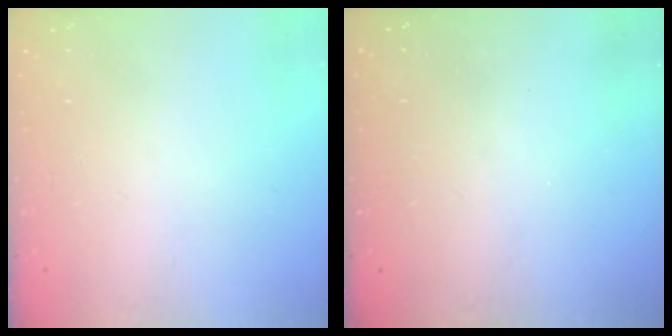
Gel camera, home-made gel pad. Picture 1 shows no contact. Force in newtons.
{"total": 3.3, "press": 3.3, "slide": 0.1}